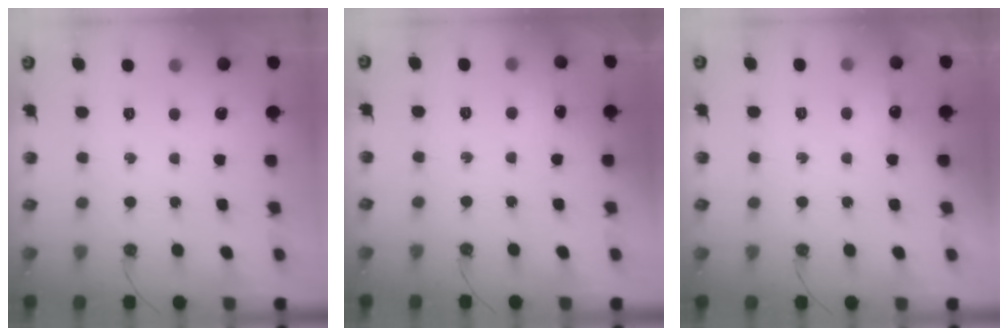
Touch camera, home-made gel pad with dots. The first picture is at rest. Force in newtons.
{"total": 5.3, "press": 5.2, "slide": 0.7}
{"total": 5.0, "press": 4.9, "slide": 0.8}